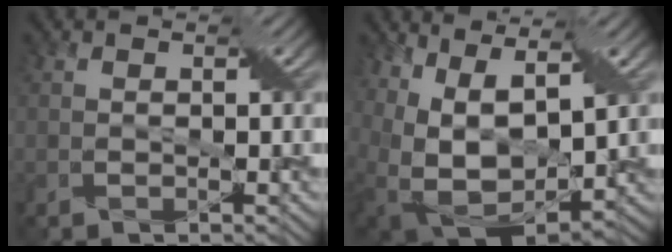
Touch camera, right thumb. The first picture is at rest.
{"total": 13.6, "force": [3.4, 8.3, 10.2], "torque": [-0.224, -0.007, 0.083]}